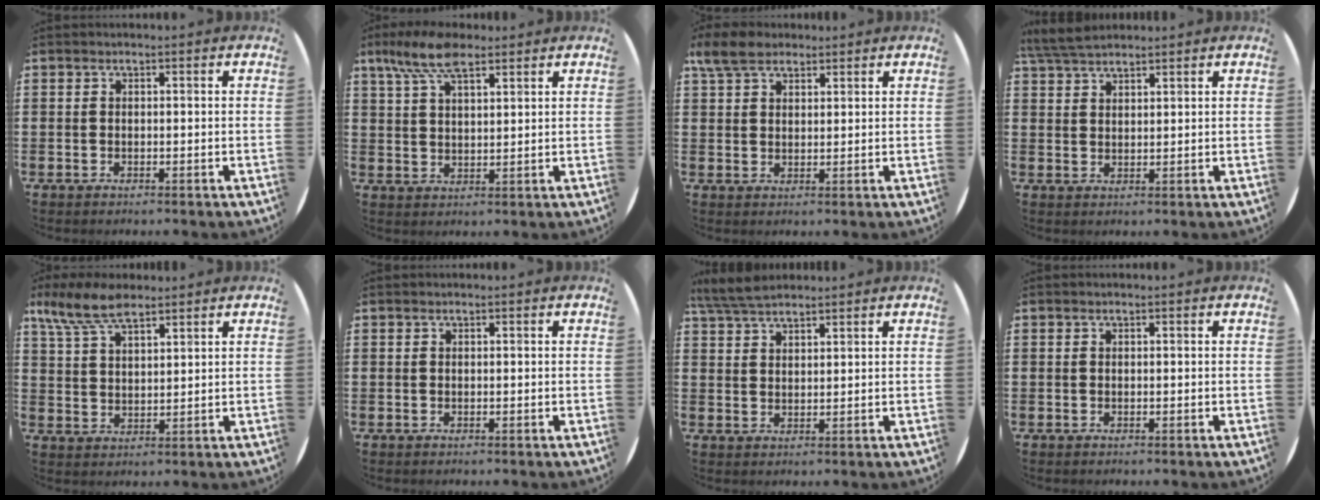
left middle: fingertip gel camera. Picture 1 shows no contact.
{"total": 7.8, "force": [5.4, 3.0, 4.7], "torque": [-0.098, -0.005, 0.097]}
{"total": 5.2, "force": [4.2, 2.2, 2.0], "torque": [-0.041, -0.002, 0.079]}
{"total": 4.5, "force": [4.1, 0.9, 1.6], "torque": [-0.041, -0.002, 0.076]}
{"total": 7.6, "force": [5.9, 2.8, 3.8], "torque": [-0.092, -0.009, 0.111]}
{"total": 0.0}
{"total": 4.8, "force": [4.3, 1.0, 1.7], "torque": [-0.043, -0.004, 0.081]}
{"total": 0.0}